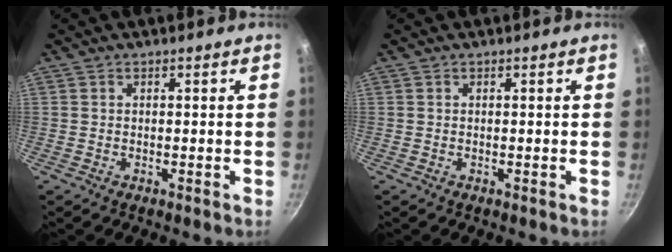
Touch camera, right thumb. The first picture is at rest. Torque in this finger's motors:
{"motor_torque": [0.00, 0.00, 0.11, -0.08, 0.01]}